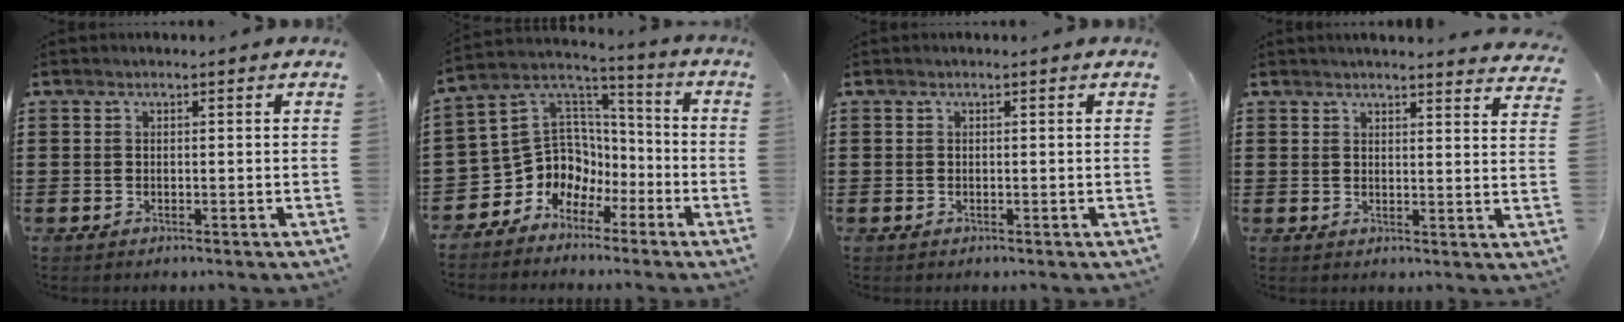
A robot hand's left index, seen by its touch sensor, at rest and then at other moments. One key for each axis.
{"total": 8.2, "fx": -2.9, "fy": 7.6, "fz": 1.0, "tx": -0.058, "ty": -0.018, "tz": -0.054}
{"total": 0.0}
{"total": 3.0, "fx": 3.0, "fy": 0.0, "fz": 0.0, "tx": -0.010, "ty": -0.012, "tz": 0.057}